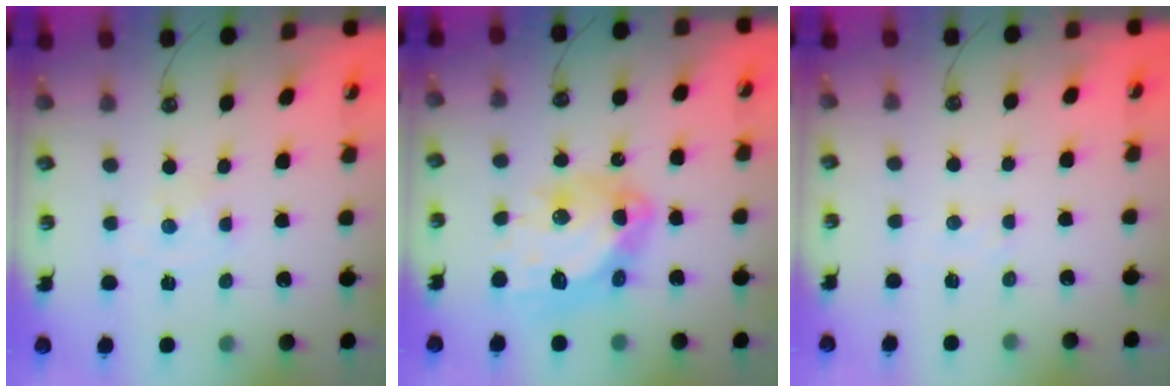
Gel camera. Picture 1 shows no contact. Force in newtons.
{"total": 17.4, "press": 17.3, "slide": 2.2}
{"total": 4.0, "press": 3.9, "slide": 0.5}